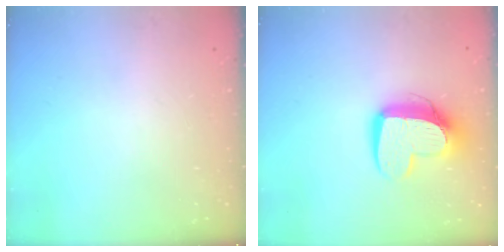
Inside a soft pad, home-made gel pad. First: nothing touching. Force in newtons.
{"total": 12.2, "press": 12.1, "slide": 0.8}